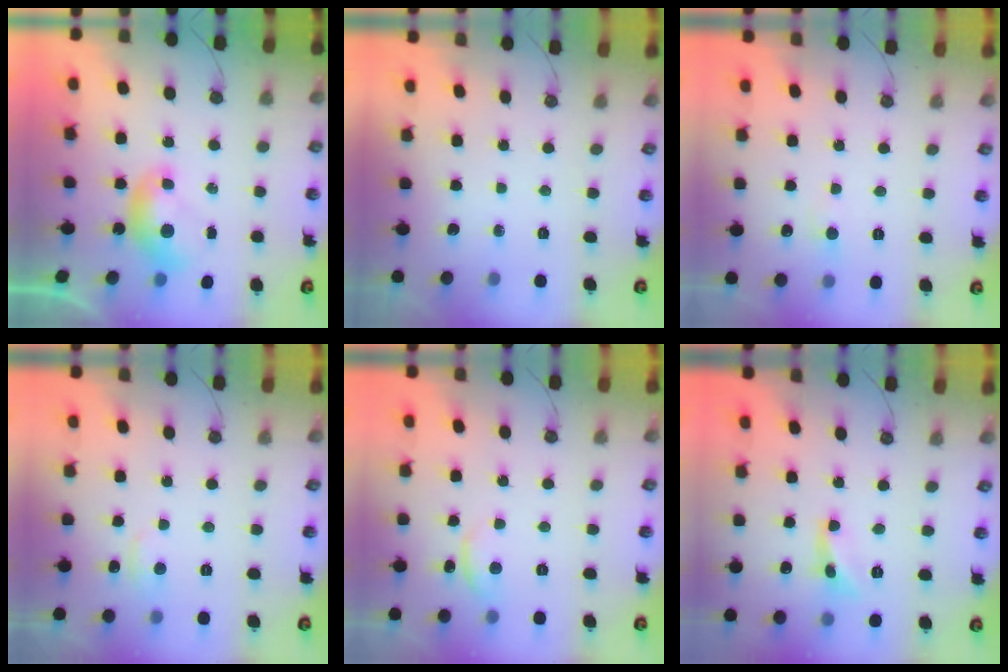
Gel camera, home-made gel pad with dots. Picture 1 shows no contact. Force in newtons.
{"total": 0.0}
{"total": 0.5, "press": 0.2, "slide": 0.5}
{"total": 2.3, "press": 2.3, "slide": 0.6}
{"total": 1.1, "press": 1.0, "slide": 0.6}
{"total": 1.4, "press": 1.3, "slide": 0.3}